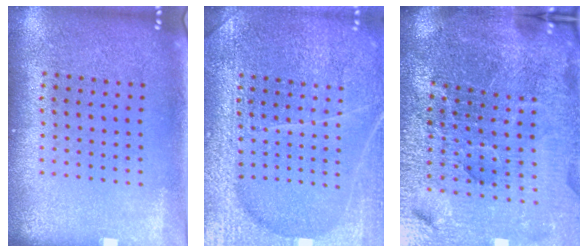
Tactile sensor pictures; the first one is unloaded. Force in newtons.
{"total": 5.3, "press": 5.3, "slide": 0.6}
{"total": 6.3, "press": 5.7, "slide": 2.7}